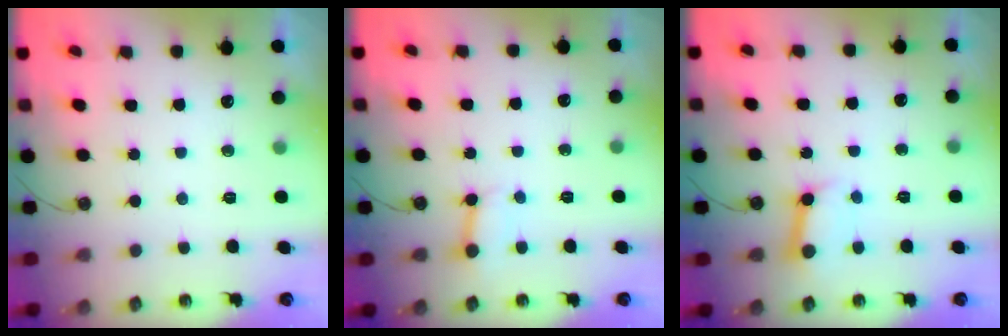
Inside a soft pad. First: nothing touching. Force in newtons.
{"total": 2.5, "press": 2.5, "slide": 0.0}
{"total": 7.5, "press": 7.5, "slide": 0.9}